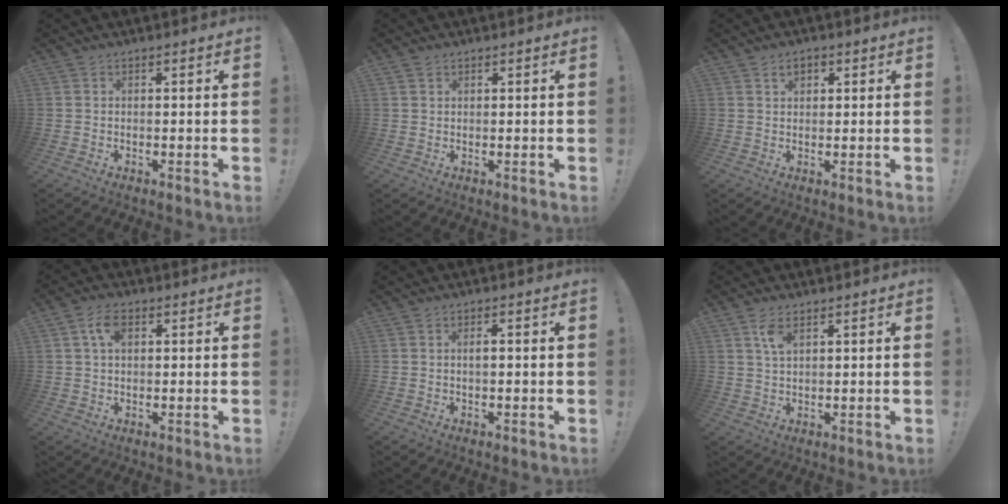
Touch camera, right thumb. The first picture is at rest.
{"total": 1.1, "force": [0.9, 0.6, 0.2], "torque": [0.000, -0.003, 0.016]}
{"total": 2.8, "force": [1.2, 1.9, 1.7], "torque": [-0.022, 0.001, 0.018]}
{"total": 5.8, "force": [1.9, 3.2, 4.4], "torque": [-0.080, 0.006, 0.034]}
{"total": 1.3, "force": [-0.3, 0.2, 1.2], "torque": [-0.022, 0.002, -0.007]}
{"total": 4.2, "force": [2.0, 1.9, 3.1], "torque": [-0.051, -0.007, 0.033]}